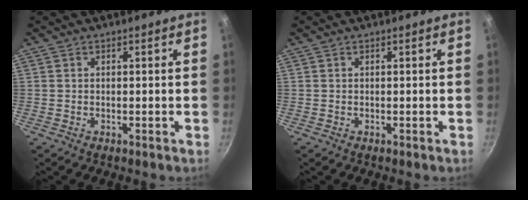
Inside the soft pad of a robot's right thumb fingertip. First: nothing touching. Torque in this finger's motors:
{"motor_torque": [-0.50, -0.50, 0.24, -0.11, 0.04]}